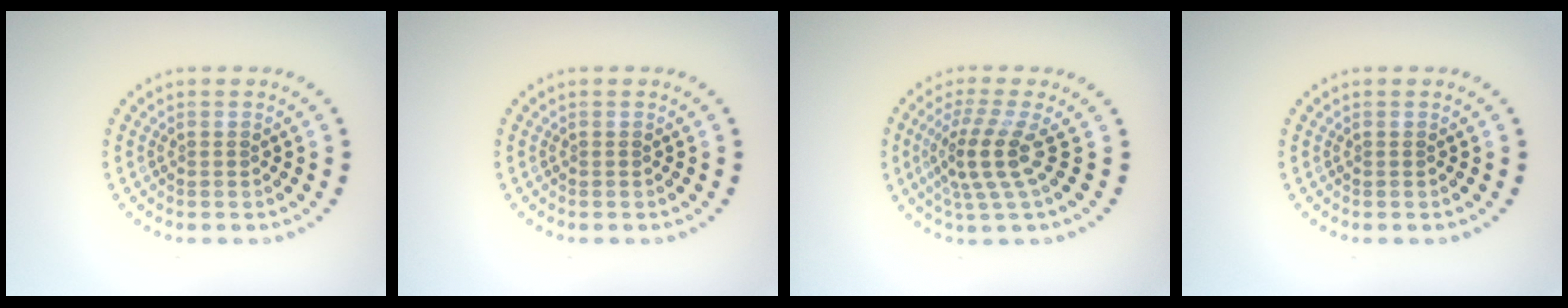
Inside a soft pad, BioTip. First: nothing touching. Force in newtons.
{"total": 0.0}
{"total": 3.8, "press": 2.7, "slide": 2.7}
{"total": 0.0}